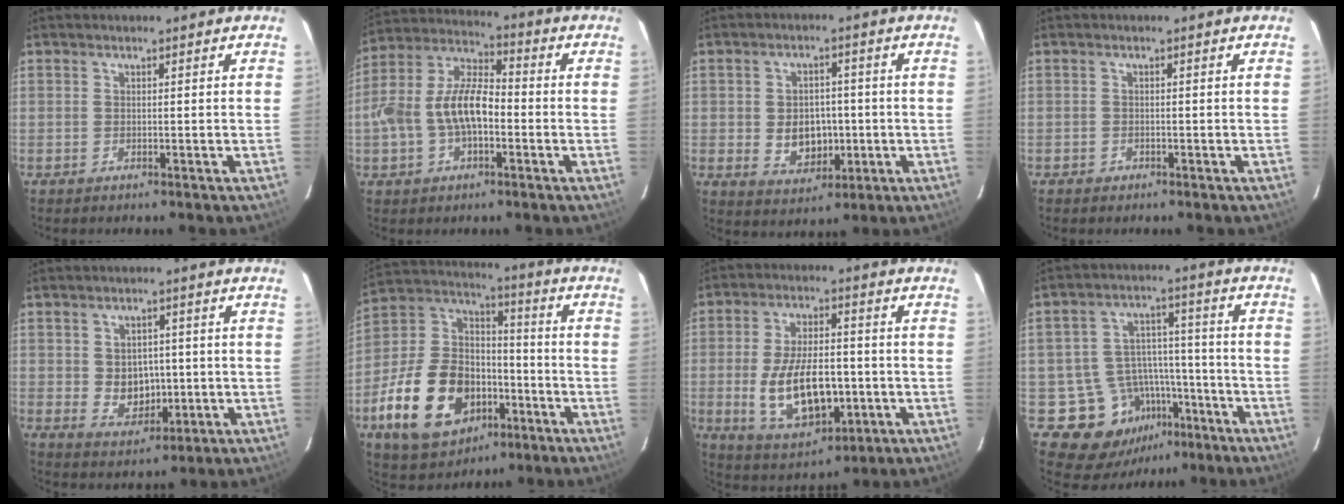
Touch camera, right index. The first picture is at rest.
{"total": 12.9, "force": [-2.6, 7.3, 10.4], "torque": [-0.215, 0.018, -0.048]}
{"total": 7.8, "force": [-0.9, 6.0, 4.9], "torque": [-0.097, 0.003, 0.000]}
{"total": 1.3, "force": [-0.8, 1.0, 0.1], "torque": [-0.004, 0.004, -0.011]}
{"total": 6.6, "force": [-0.2, 5.4, 3.8], "torque": [-0.070, 0.002, 0.013]}
{"total": 21.9, "force": [-8.8, 14.5, 13.9], "torque": [-0.309, 0.025, -0.132]}
{"total": 15.0, "force": [-2.7, 7.5, 12.7], "torque": [-0.248, -0.008, -0.027]}
{"total": 12.8, "force": [-6.8, 10.1, 4.0], "torque": [-0.085, 0.042, -0.083]}